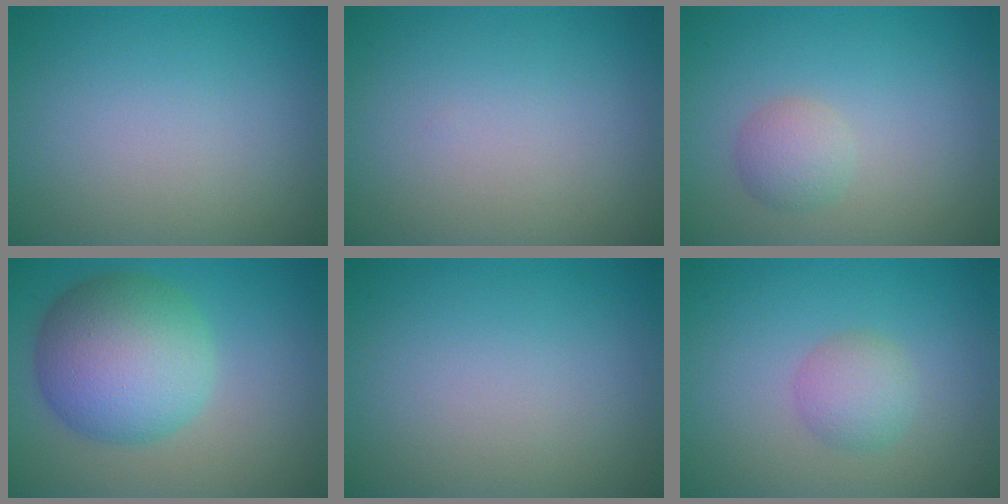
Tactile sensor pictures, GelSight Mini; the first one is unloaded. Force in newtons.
{"total": 0.0}
{"total": 2.0, "press": 2.0, "slide": 0.0}
{"total": 9.3, "press": 9.3, "slide": 0.2}
{"total": 0.0}
{"total": 2.4, "press": 2.4, "slide": 0.1}